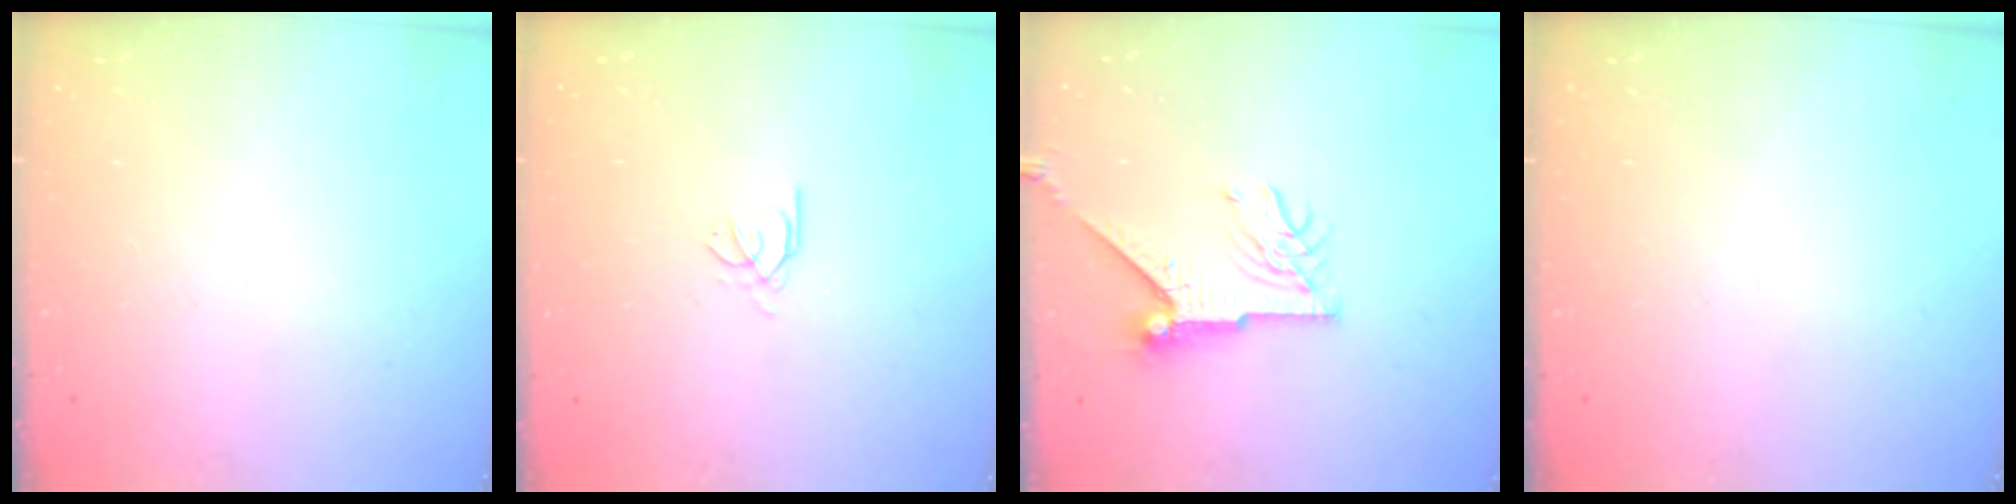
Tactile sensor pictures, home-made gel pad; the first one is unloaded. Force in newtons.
{"total": 0.9, "press": 0.8, "slide": 0.4}
{"total": 9.2, "press": 9.2, "slide": 0.2}
{"total": 0.0}